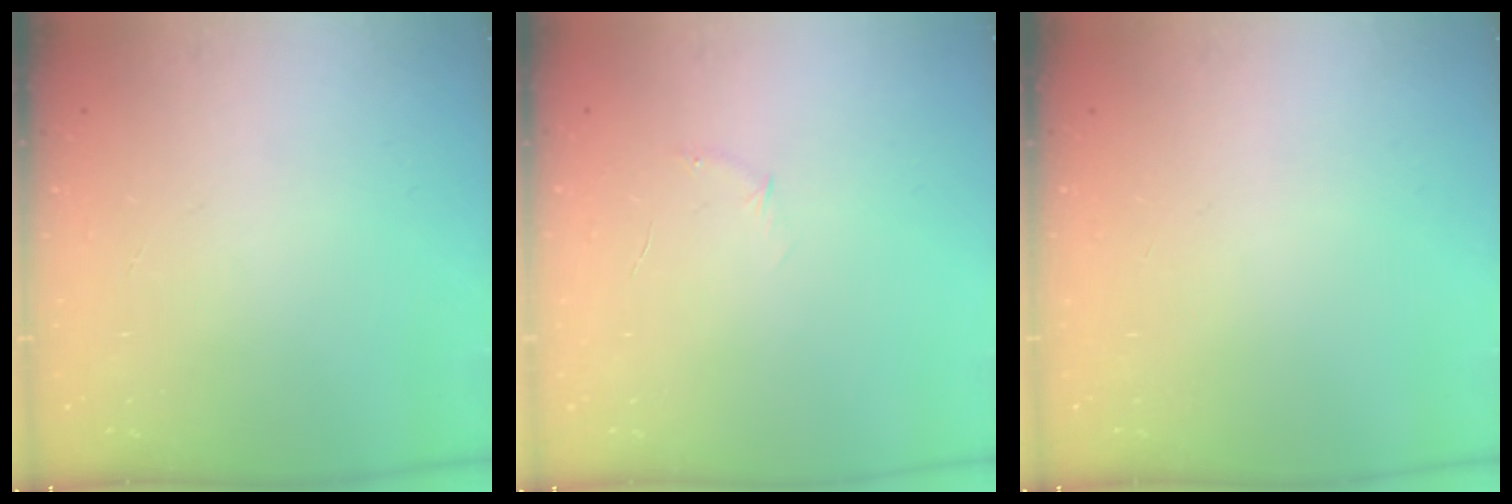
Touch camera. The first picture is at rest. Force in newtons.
{"total": 3.7, "press": 3.6, "slide": 1.0}
{"total": 0.0}